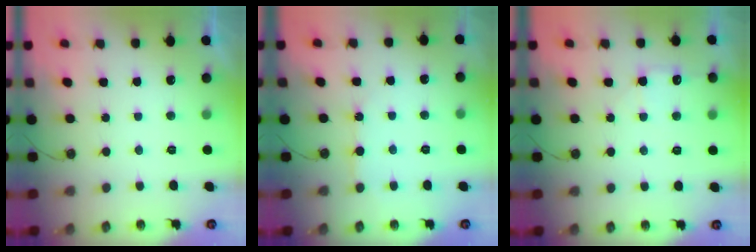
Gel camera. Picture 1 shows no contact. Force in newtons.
{"total": 4.9, "press": 4.9, "slide": 0.7}
{"total": 7.1, "press": 7.1, "slide": 0.7}